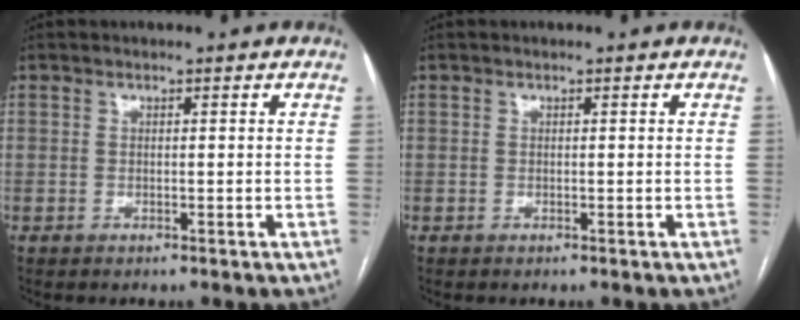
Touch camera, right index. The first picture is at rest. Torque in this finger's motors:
{"motor_torque": [0.00, 0.00, 0.00, 0.00]}